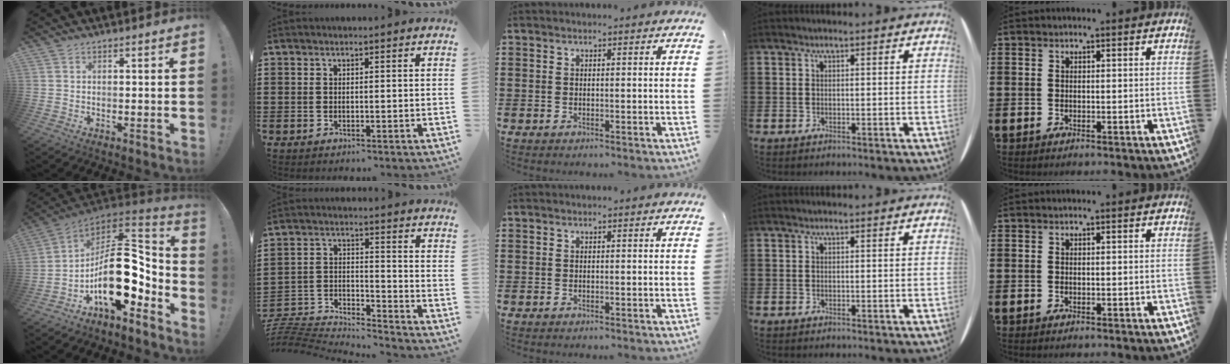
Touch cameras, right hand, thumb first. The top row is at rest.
{"thumb": {"total": 23.1, "force": [-3.6, 12.5, 19.1], "torque": [-0.327, 0.016, -0.047]}, "index": {"total": 5.9, "force": [-5.9, 0.3, 0.4], "torque": [-0.033, -0.012, -0.129]}}